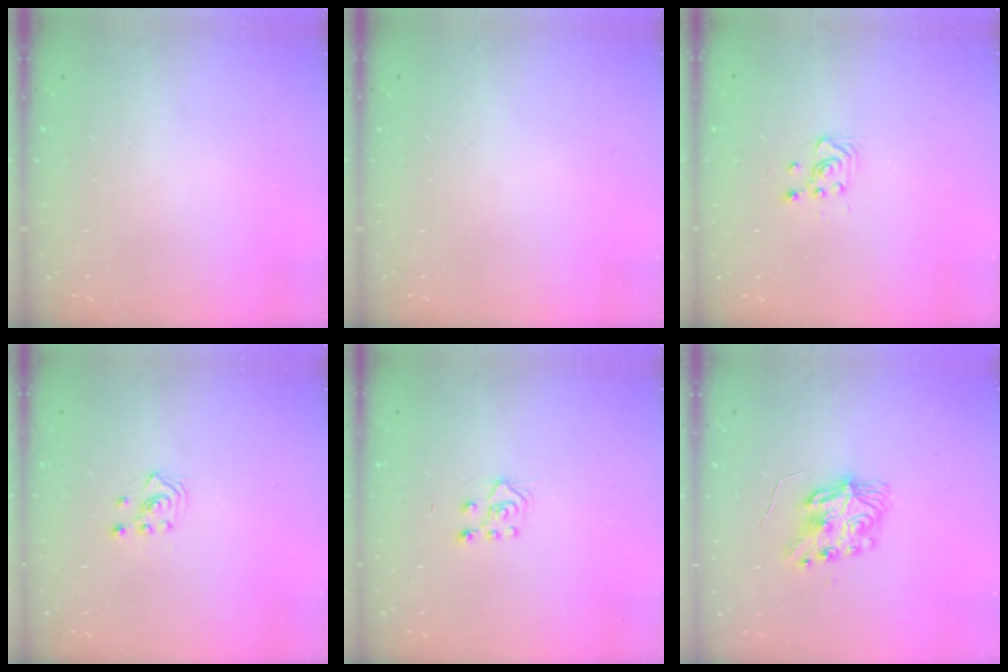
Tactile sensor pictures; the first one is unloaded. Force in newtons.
{"total": 0.0}
{"total": 2.8, "press": 2.7, "slide": 0.7}
{"total": 2.6, "press": 2.4, "slide": 0.9}
{"total": 6.1, "press": 6.1, "slide": 0.5}
{"total": 8.3, "press": 8.3, "slide": 0.4}